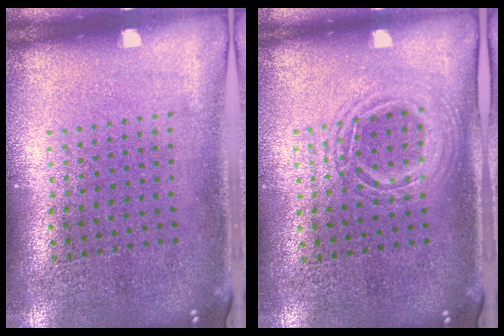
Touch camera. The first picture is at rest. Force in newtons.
{"total": 1.3, "press": 1.3, "slide": 0.4}